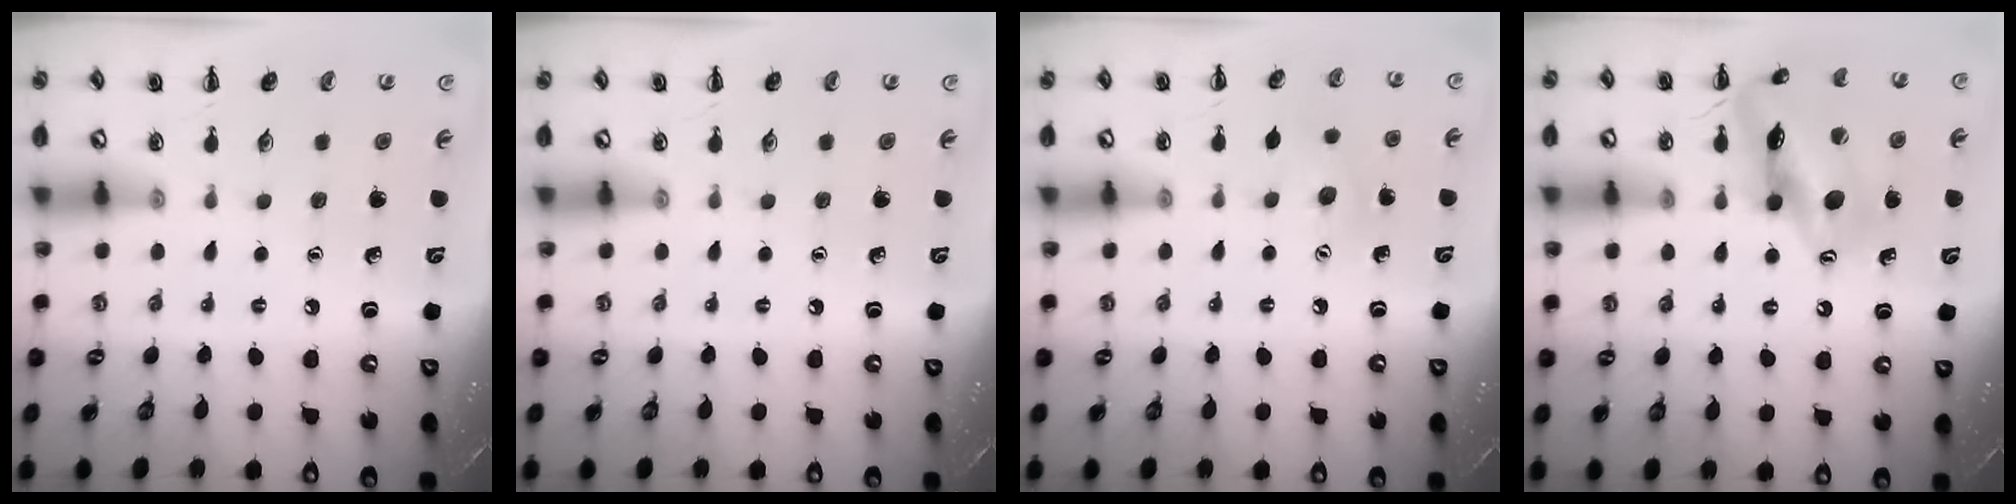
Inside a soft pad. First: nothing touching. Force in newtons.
{"total": 0.0}
{"total": 7.6, "press": 7.4, "slide": 1.9}
{"total": 15.3, "press": 15.2, "slide": 2.2}